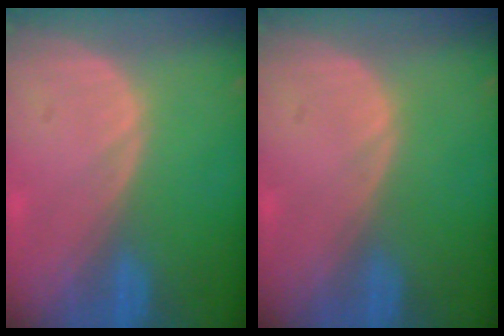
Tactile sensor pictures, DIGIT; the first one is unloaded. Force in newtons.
{"total": 0.0}